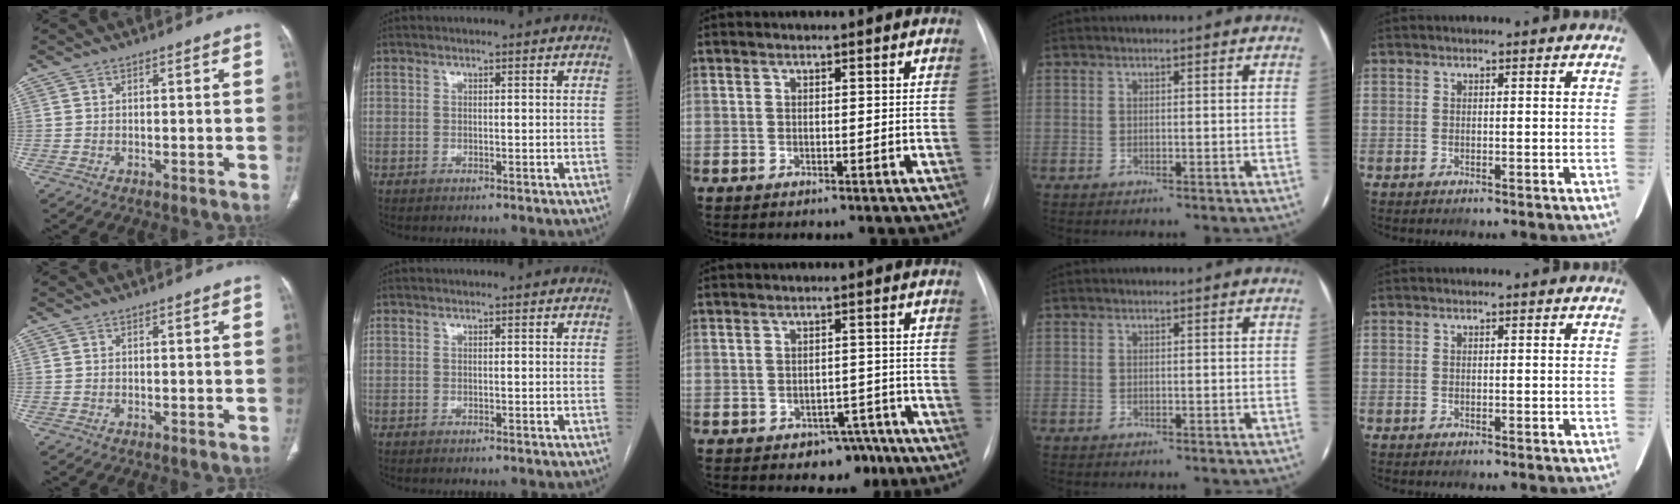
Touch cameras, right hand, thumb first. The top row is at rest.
{"middle": {"total": 4.6, "force": [-2.9, 3.1, 1.7], "torque": [-0.007, 0.016, -0.031]}}